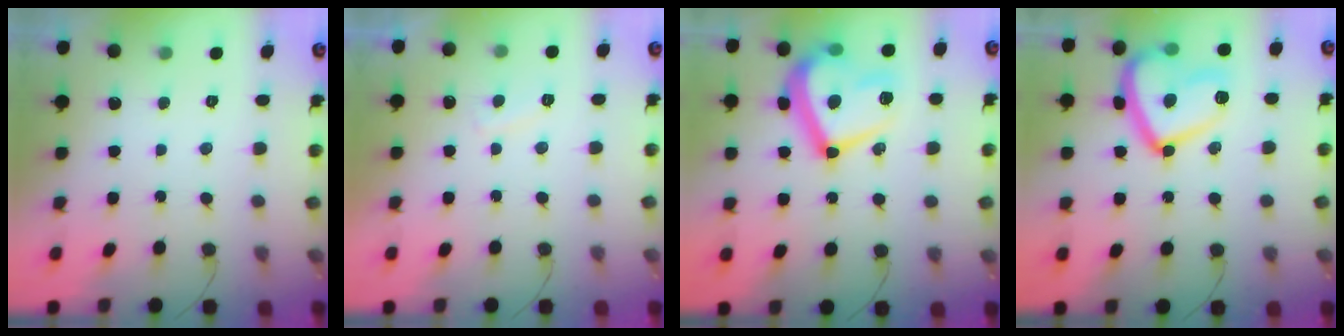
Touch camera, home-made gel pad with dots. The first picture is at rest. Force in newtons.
{"total": 2.6, "press": 2.4, "slide": 0.8}
{"total": 18.1, "press": 18.1, "slide": 1.0}
{"total": 17.2, "press": 17.1, "slide": 1.4}